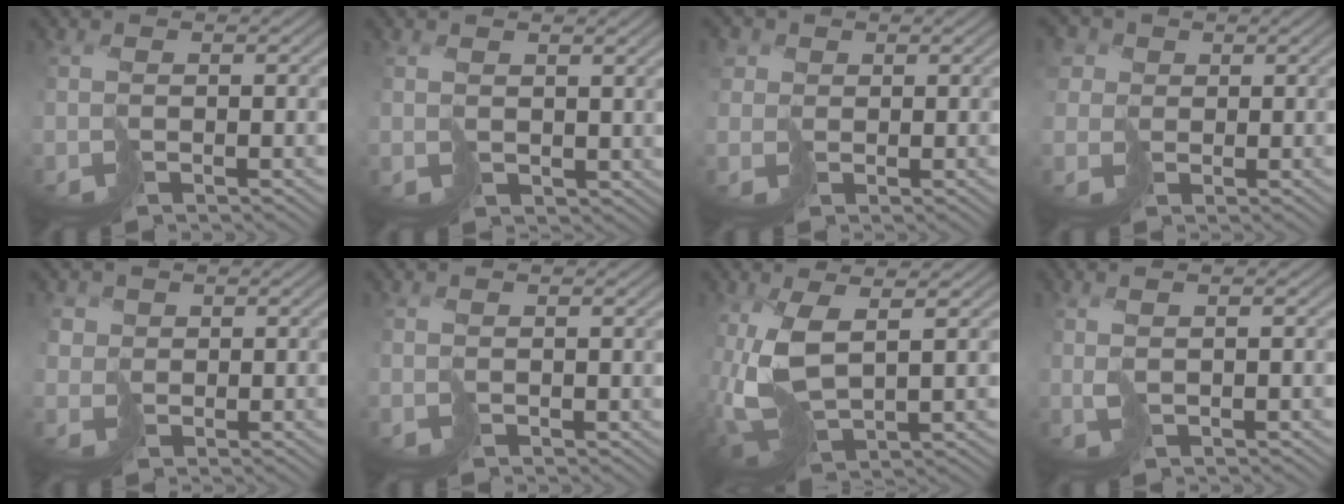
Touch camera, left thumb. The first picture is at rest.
{"total": 1.8, "force": [1.1, 1.2, 0.9], "torque": [-0.023, -0.002, 0.023]}
{"total": 3.0, "force": [1.1, 2.6, 1.0], "torque": [-0.037, 0.004, 0.018]}
{"total": 4.7, "force": [1.6, 4.0, 1.8], "torque": [-0.079, 0.013, 0.021]}
{"total": 2.7, "force": [1.1, 2.4, 0.5], "torque": [-0.024, -0.003, 0.021]}
{"total": 0.7, "force": [0.6, 0.3, 0.3], "torque": [-0.011, 0.002, 0.013]}
{"total": 8.8, "force": [0.8, 3.9, 7.8], "torque": [-0.197, -0.003, 0.016]}
{"total": 2.4, "force": [0.7, 0.4, 2.2], "torque": [-0.045, 0.010, 0.011]}